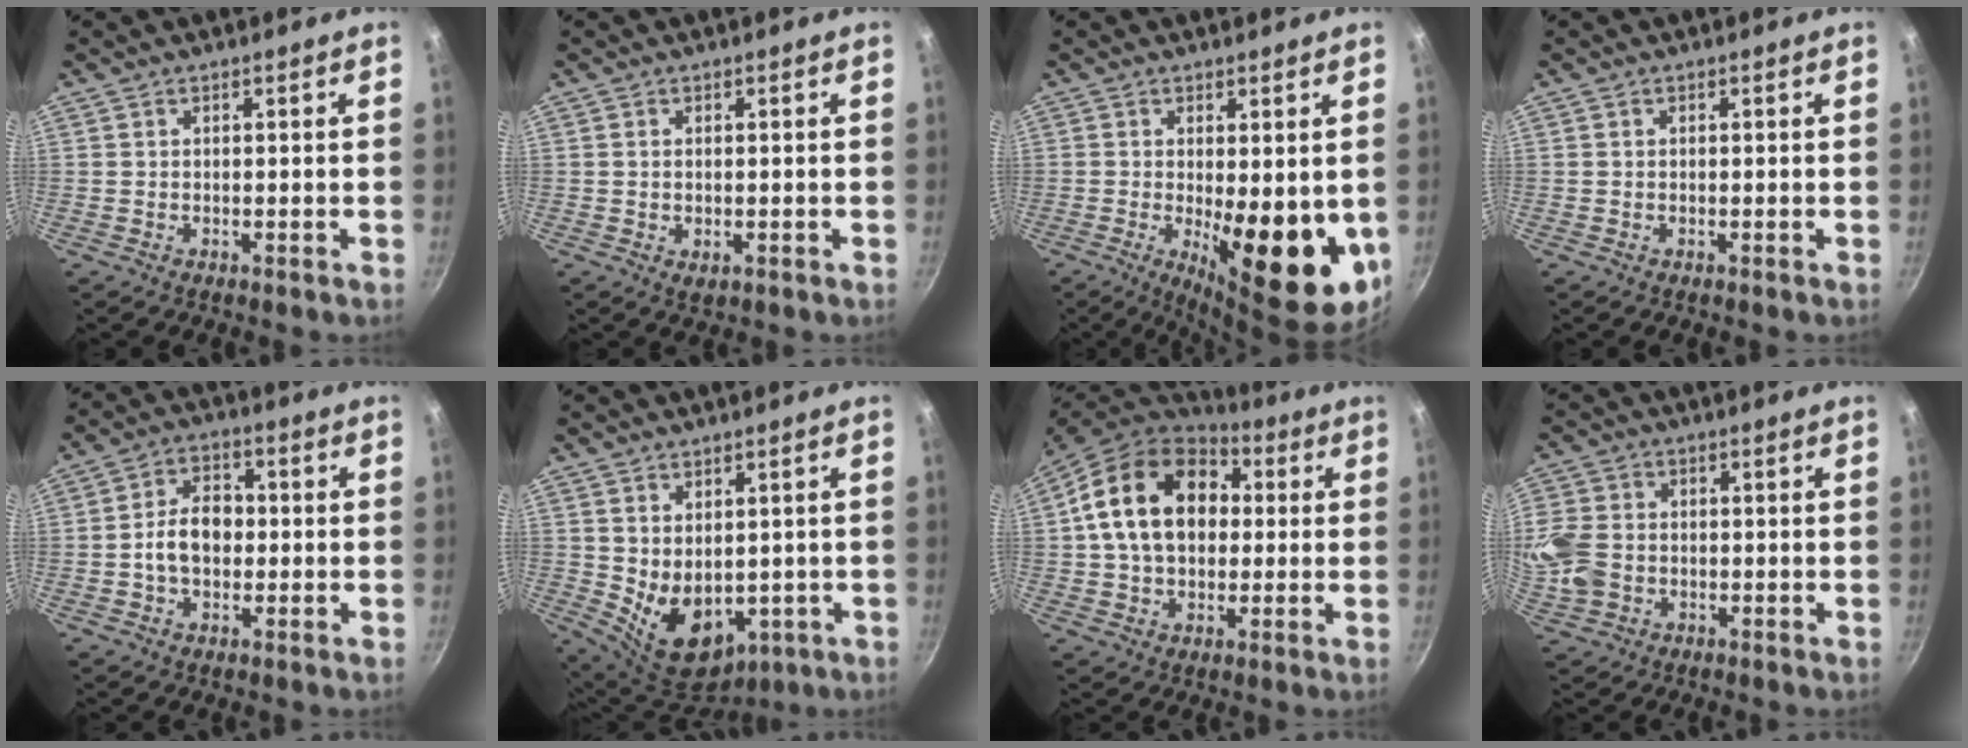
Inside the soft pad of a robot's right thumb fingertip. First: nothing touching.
{"total": 1.8, "force": [-0.2, 1.1, 1.4], "torque": [-0.021, -0.006, -0.002]}
{"total": 14.6, "force": [-2.0, 5.2, 13.5], "torque": [-0.161, -0.022, -0.013]}
{"total": 0.0}
{"total": 8.3, "force": [-0.8, 5.9, 5.9], "torque": [-0.076, 0.022, -0.020]}
{"total": 12.0, "force": [-0.3, 8.4, 8.6], "torque": [-0.118, -0.027, 0.027]}
{"total": 19.3, "force": [3.1, 14.0, 13.0], "torque": [-0.203, 0.027, 0.042]}
{"total": 10.6, "force": [-1.3, 8.7, 6.0], "torque": [-0.141, 0.010, -0.030]}